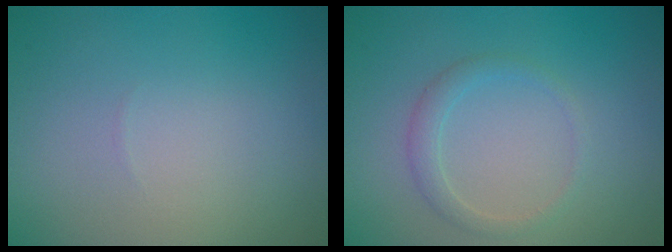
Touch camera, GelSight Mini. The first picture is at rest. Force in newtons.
{"total": 1.5, "press": 1.5, "slide": 0.2}